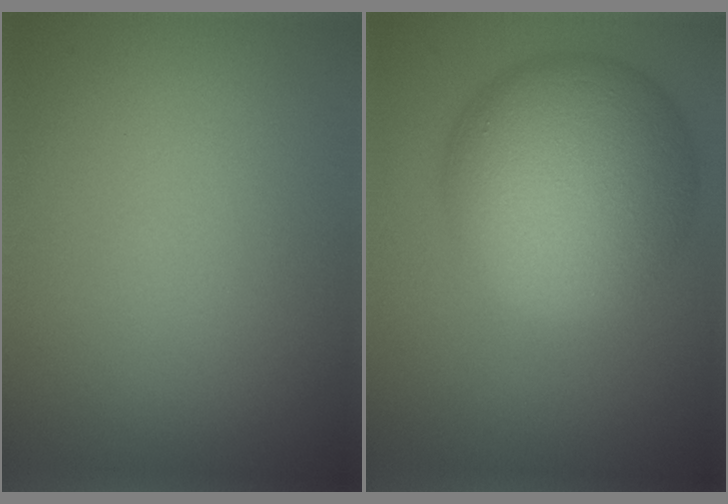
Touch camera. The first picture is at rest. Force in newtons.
{"total": 11.7, "press": 11.7, "slide": 0.3}